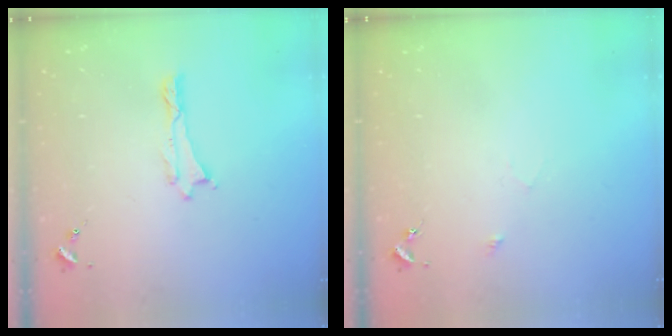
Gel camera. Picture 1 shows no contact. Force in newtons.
{"total": 2.5, "press": 2.5, "slide": 0.2}